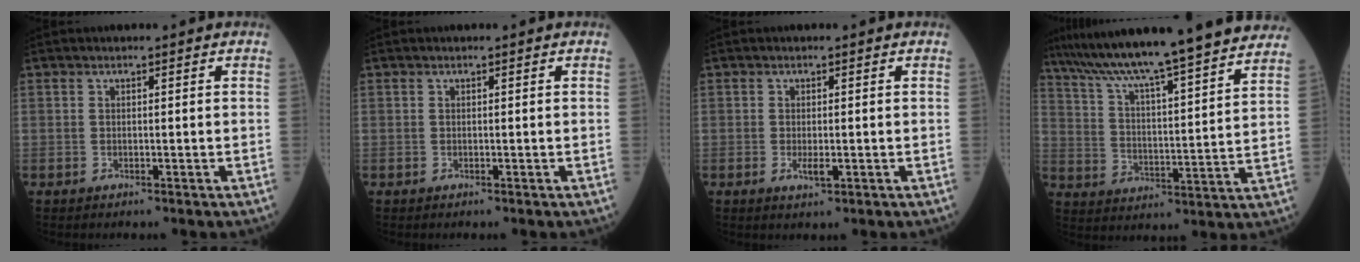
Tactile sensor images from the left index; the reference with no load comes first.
{"total": 0.0}
{"total": 1.6, "force": [-0.2, 0.5, 1.5], "torque": [-0.032, -0.005, -0.002]}
{"total": 25.7, "force": [22.5, 0.6, 12.5], "torque": [-0.206, -0.009, 0.321]}